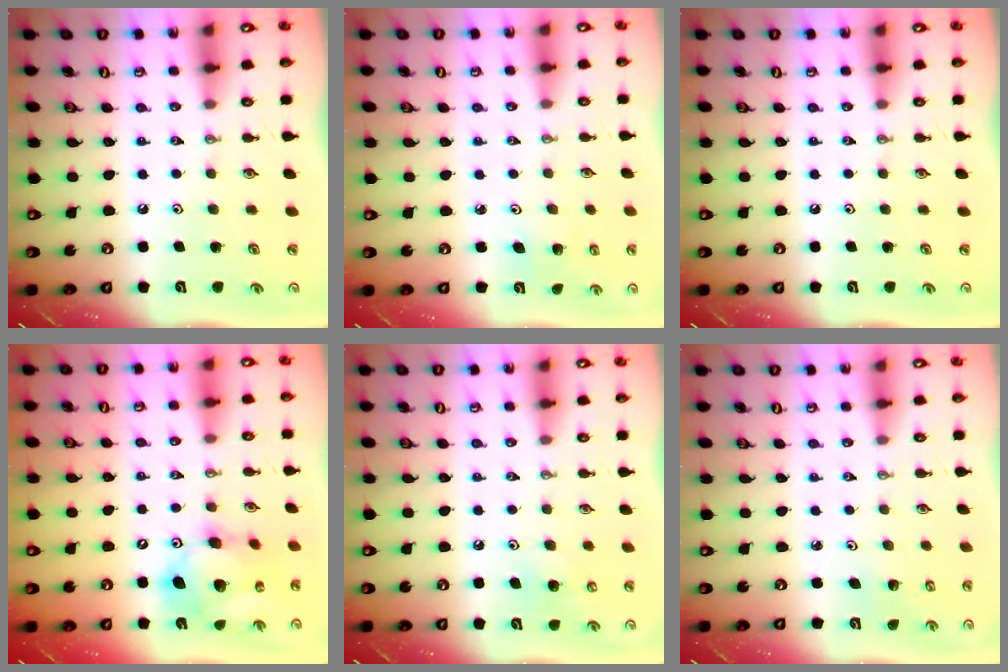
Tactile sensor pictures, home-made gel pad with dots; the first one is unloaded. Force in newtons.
{"total": 2.9, "press": 2.9, "slide": 0.3}
{"total": 0.0}
{"total": 14.4, "press": 14.2, "slide": 2.3}
{"total": 7.5, "press": 7.5, "slide": 0.9}
{"total": 1.0, "press": 1.0, "slide": 0.1}